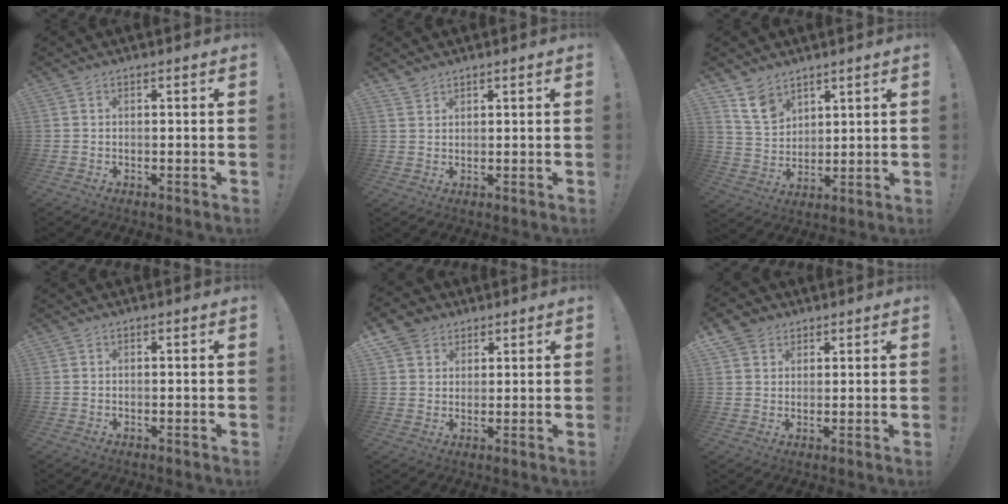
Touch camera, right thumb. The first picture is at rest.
{"total": 2.3, "force": [2.1, 0.8, 0.4], "torque": [0.004, -0.018, 0.039]}
{"total": 10.3, "force": [7.1, 6.6, 3.5], "torque": [-0.060, -0.038, 0.141]}
{"total": 0.0}
{"total": 6.2, "force": [3.9, 4.7, 0.9], "torque": [-0.014, -0.025, 0.077]}
{"total": 5.1, "force": [3.3, 3.8, 0.8], "torque": [-0.007, -0.019, 0.062]}